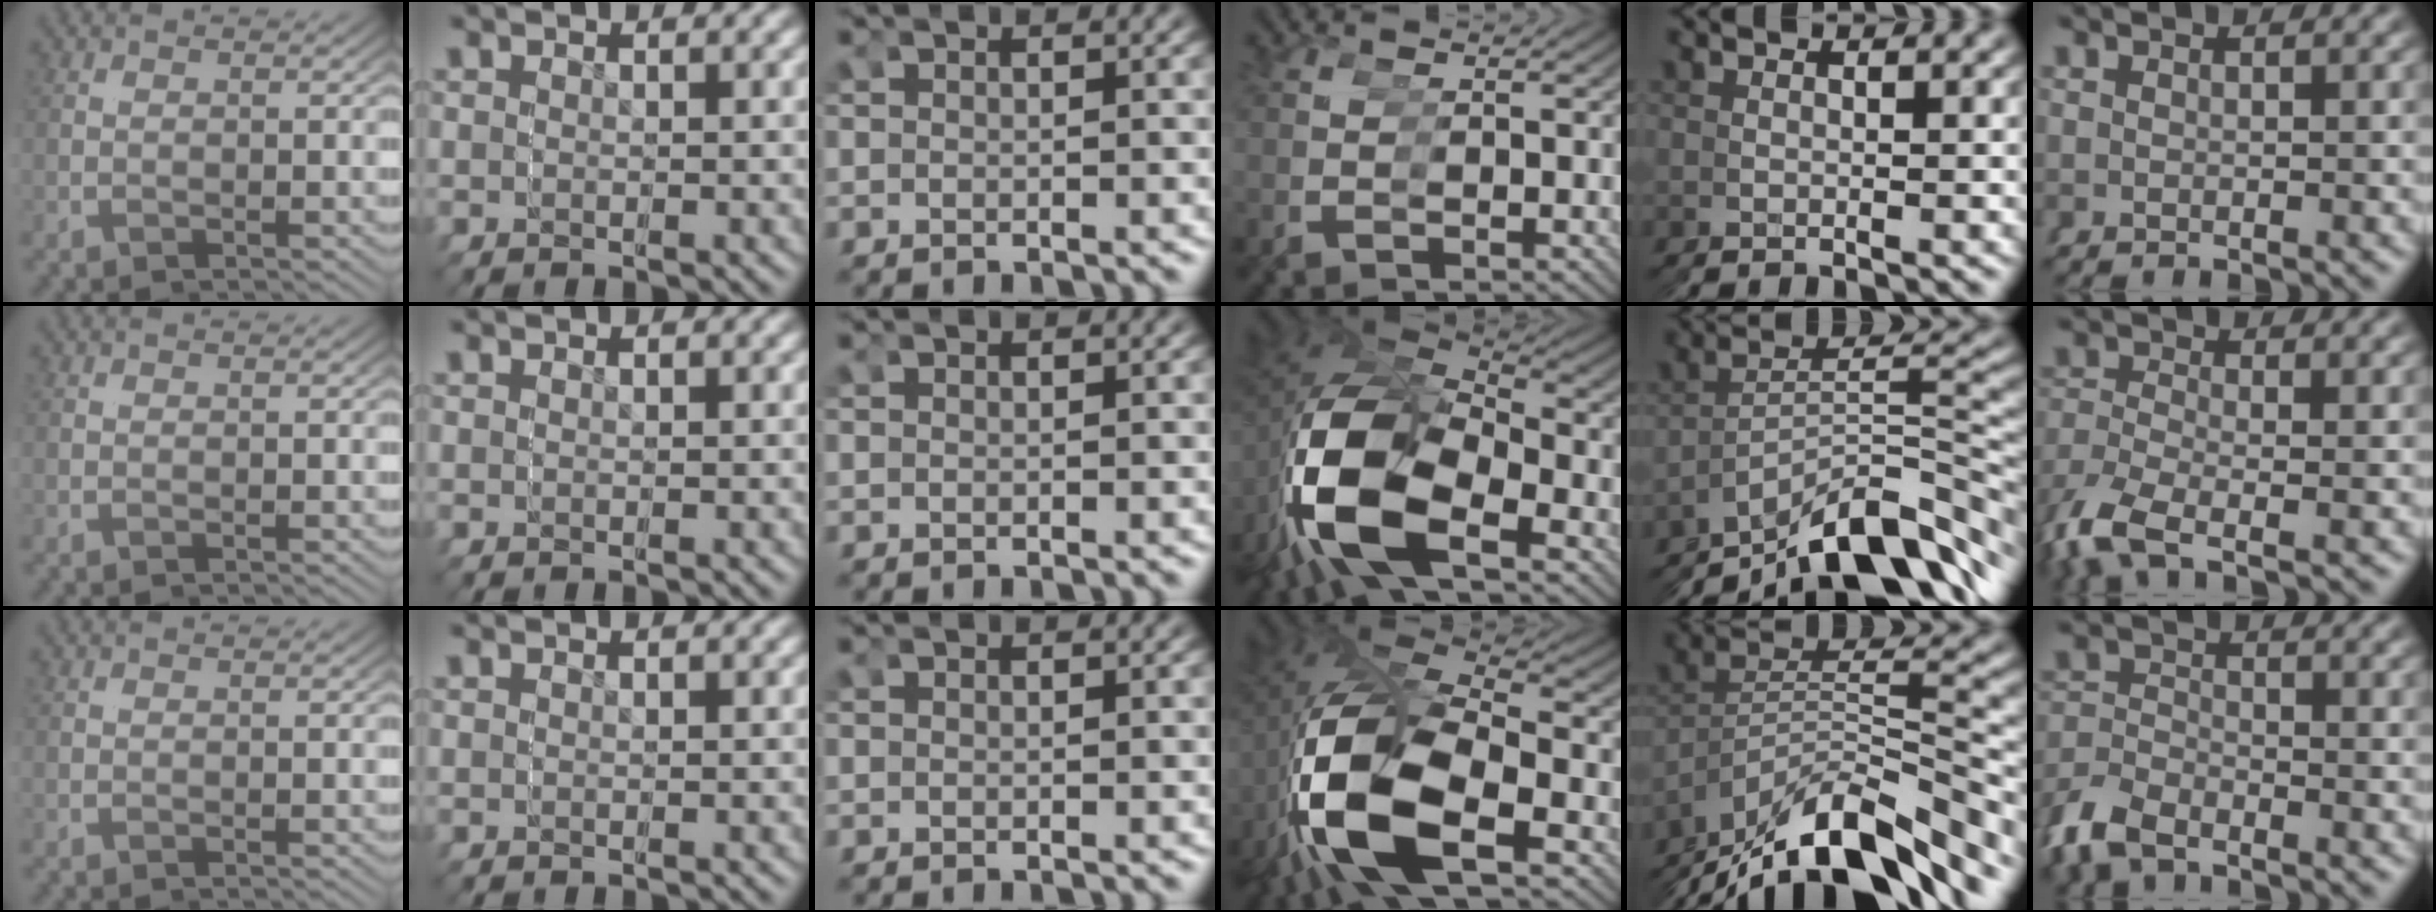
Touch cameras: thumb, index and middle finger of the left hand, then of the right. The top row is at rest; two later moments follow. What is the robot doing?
{"motion": "grasp_and_lifting", "object": "markers"}